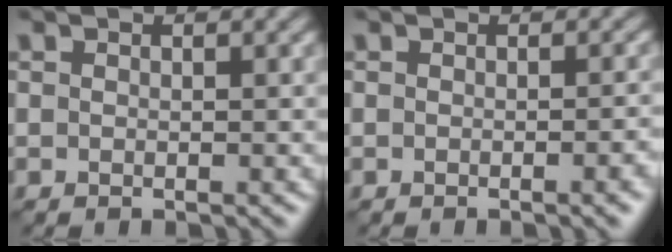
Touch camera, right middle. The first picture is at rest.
{"total": 2.7, "force": [-0.8, 1.0, 2.4], "torque": [-0.017, 0.001, -0.006]}